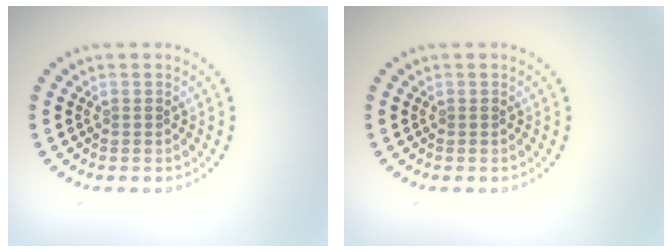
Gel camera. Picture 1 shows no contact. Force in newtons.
{"total": 0.0}